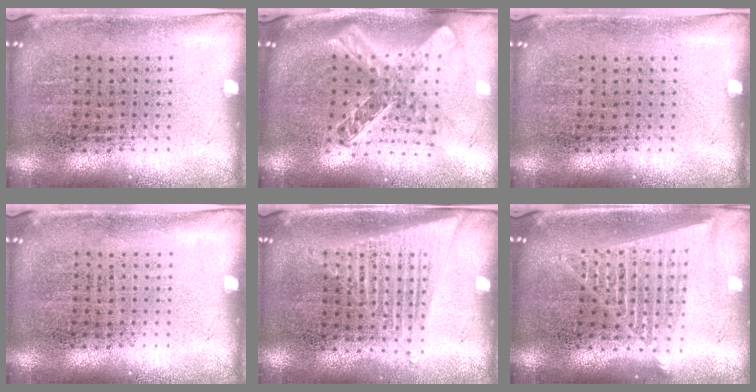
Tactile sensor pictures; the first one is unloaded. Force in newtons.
{"total": 2.5, "press": 2.0, "slide": 1.6}
{"total": 0.0}
{"total": 0.0}
{"total": 1.5, "press": 1.4, "slide": 0.5}
{"total": 1.8, "press": 1.6, "slide": 0.8}